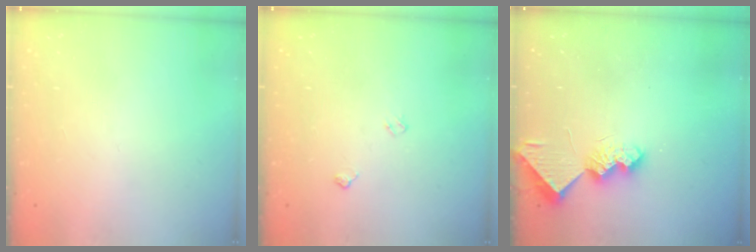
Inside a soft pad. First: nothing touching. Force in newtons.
{"total": 4.4, "press": 4.4, "slide": 0.6}
{"total": 8.6, "press": 8.6, "slide": 0.1}